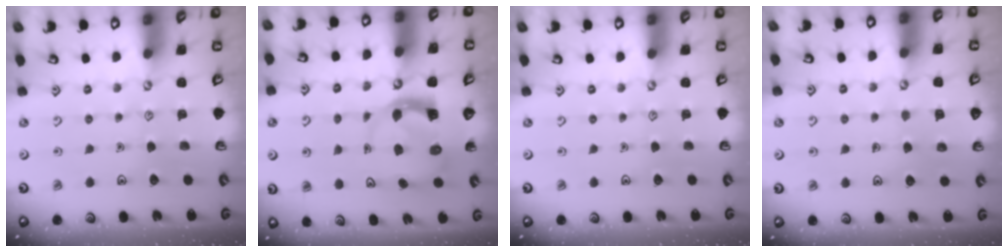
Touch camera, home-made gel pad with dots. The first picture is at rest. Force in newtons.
{"total": 5.6, "press": 5.6, "slide": 0.8}
{"total": 0.0}
{"total": 3.9, "press": 3.9, "slide": 0.3}